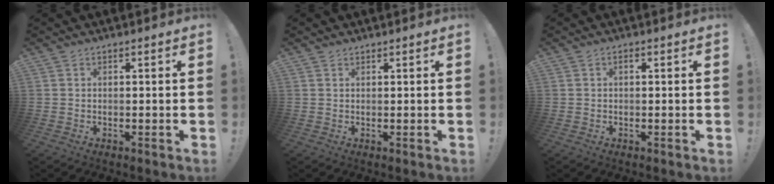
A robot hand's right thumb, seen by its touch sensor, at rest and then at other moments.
{"total": 1.0, "force": [0.7, 0.6, 0.0], "torque": [0.007, -0.003, 0.014]}
{"total": 0.6, "force": [-0.3, 0.4, 0.4], "torque": [-0.012, 0.005, -0.006]}